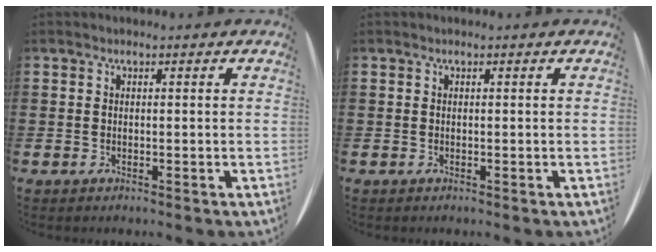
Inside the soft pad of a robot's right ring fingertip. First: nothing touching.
{"total": 0.0}